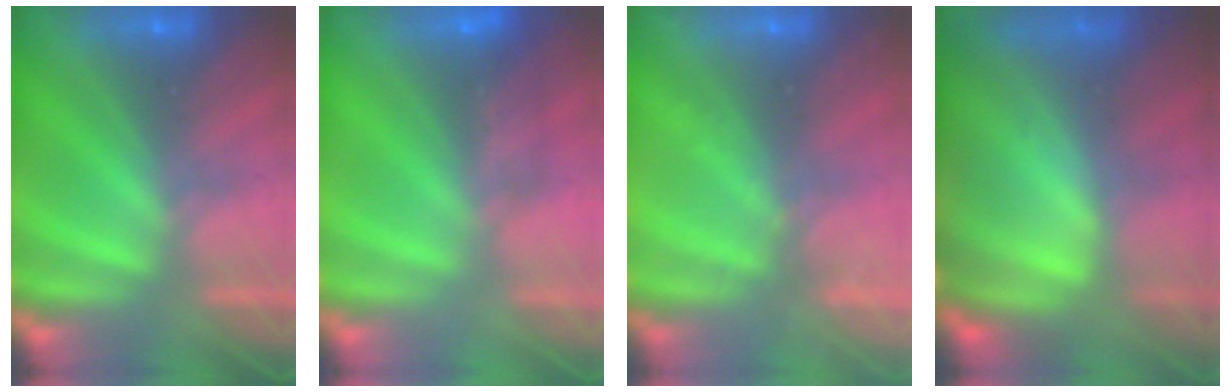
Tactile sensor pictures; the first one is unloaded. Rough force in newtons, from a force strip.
{"total": 1.2}
{"total": 2.2}
{"total": 6.7}